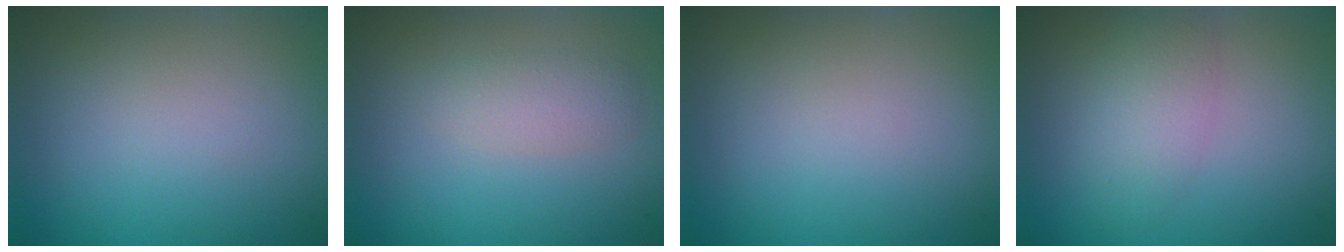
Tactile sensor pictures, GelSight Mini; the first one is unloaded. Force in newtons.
{"total": 1.9, "press": 1.9, "slide": 0.1}
{"total": 0.0}
{"total": 2.8, "press": 2.8, "slide": 0.1}